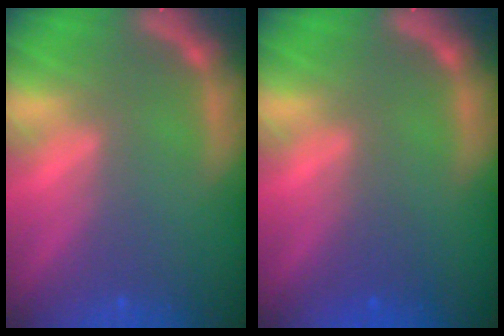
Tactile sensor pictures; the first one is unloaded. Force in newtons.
{"total": 1.4}